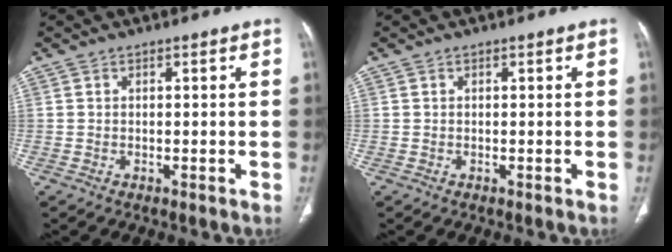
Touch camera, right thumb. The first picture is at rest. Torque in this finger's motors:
{"motor_torque": [-0.26, 0.26, -0.03, 0.03, 0.01]}